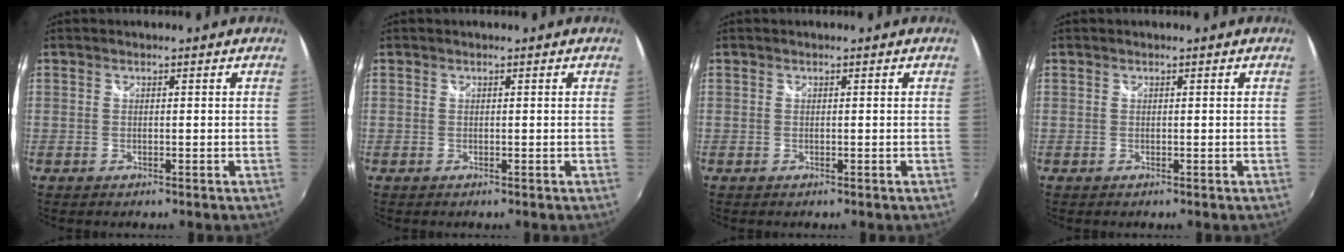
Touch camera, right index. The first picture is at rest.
{"total": 0.0}
{"total": 0.0}
{"total": 0.0}